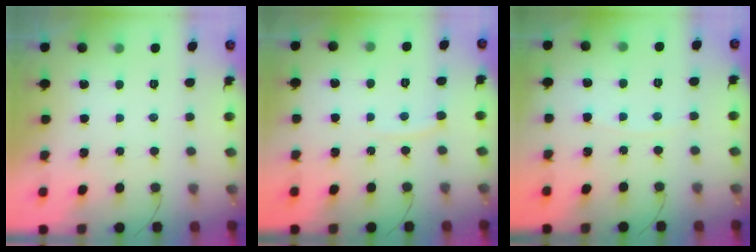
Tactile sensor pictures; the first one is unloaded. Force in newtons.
{"total": 4.7, "press": 4.6, "slide": 0.6}
{"total": 2.7, "press": 2.7, "slide": 0.5}